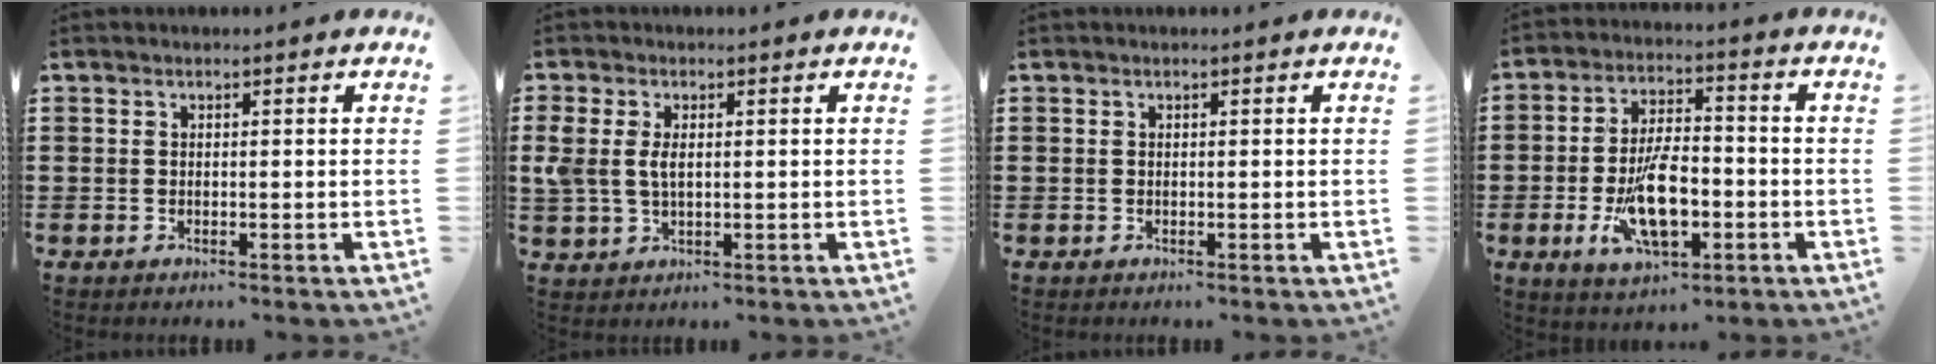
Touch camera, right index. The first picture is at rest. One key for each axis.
{"total": 3.9, "fx": 0.6, "fy": 2.1, "fz": 3.2, "tx": -0.082, "ty": 0.003, "tz": 0.004}
{"total": 0.0}
{"total": 10.9, "fx": -3.3, "fy": 4.7, "fz": 9.2, "tx": -0.178, "ty": -0.007, "tz": -0.058}